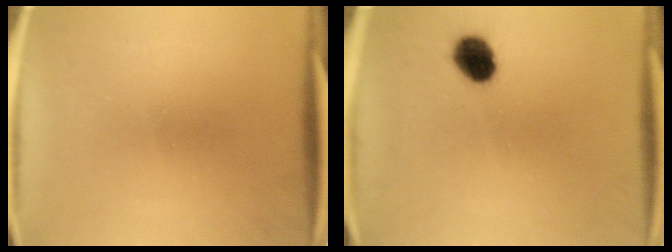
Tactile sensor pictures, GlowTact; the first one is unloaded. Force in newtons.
{"total": 7.0}